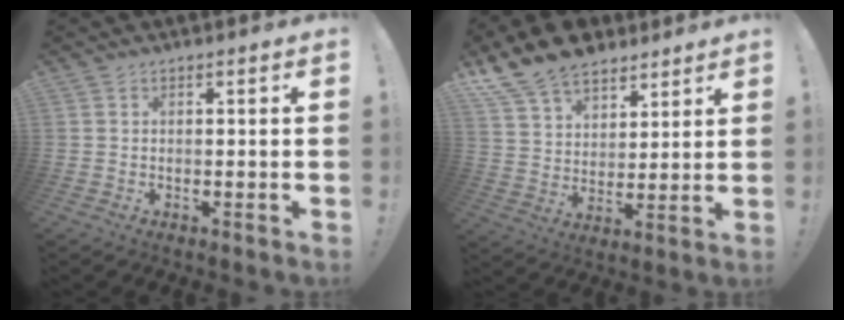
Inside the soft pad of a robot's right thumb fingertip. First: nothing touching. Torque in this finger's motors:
{"motor_torque": [0.22, 0.34, 0.75, 0.71, 0.20]}